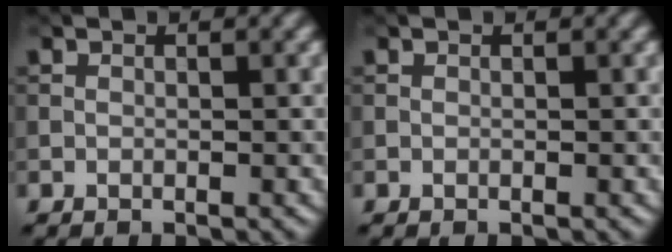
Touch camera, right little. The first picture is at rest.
{"total": 0.0}